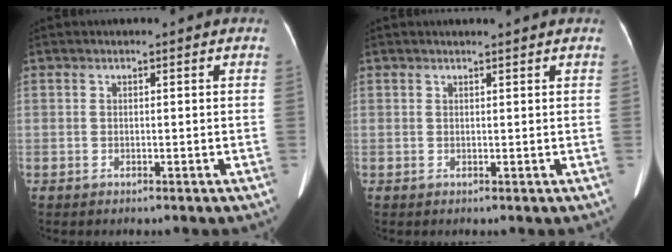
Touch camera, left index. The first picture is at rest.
{"total": 2.2, "force": [2.0, -0.1, 0.8], "torque": [-0.009, 0.008, 0.026]}